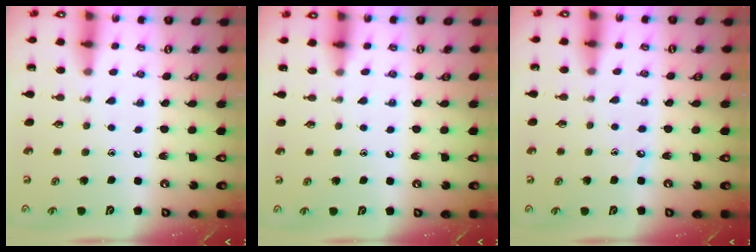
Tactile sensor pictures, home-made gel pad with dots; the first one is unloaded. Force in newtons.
{"total": 5.1, "press": 5.0, "slide": 0.7}
{"total": 2.8, "press": 2.7, "slide": 0.4}